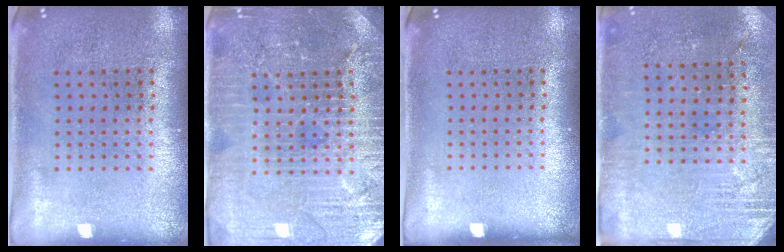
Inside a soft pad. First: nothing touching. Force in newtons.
{"total": 4.4, "press": 4.2, "slide": 1.5}
{"total": 0.0}
{"total": 2.9, "press": 2.7, "slide": 1.1}